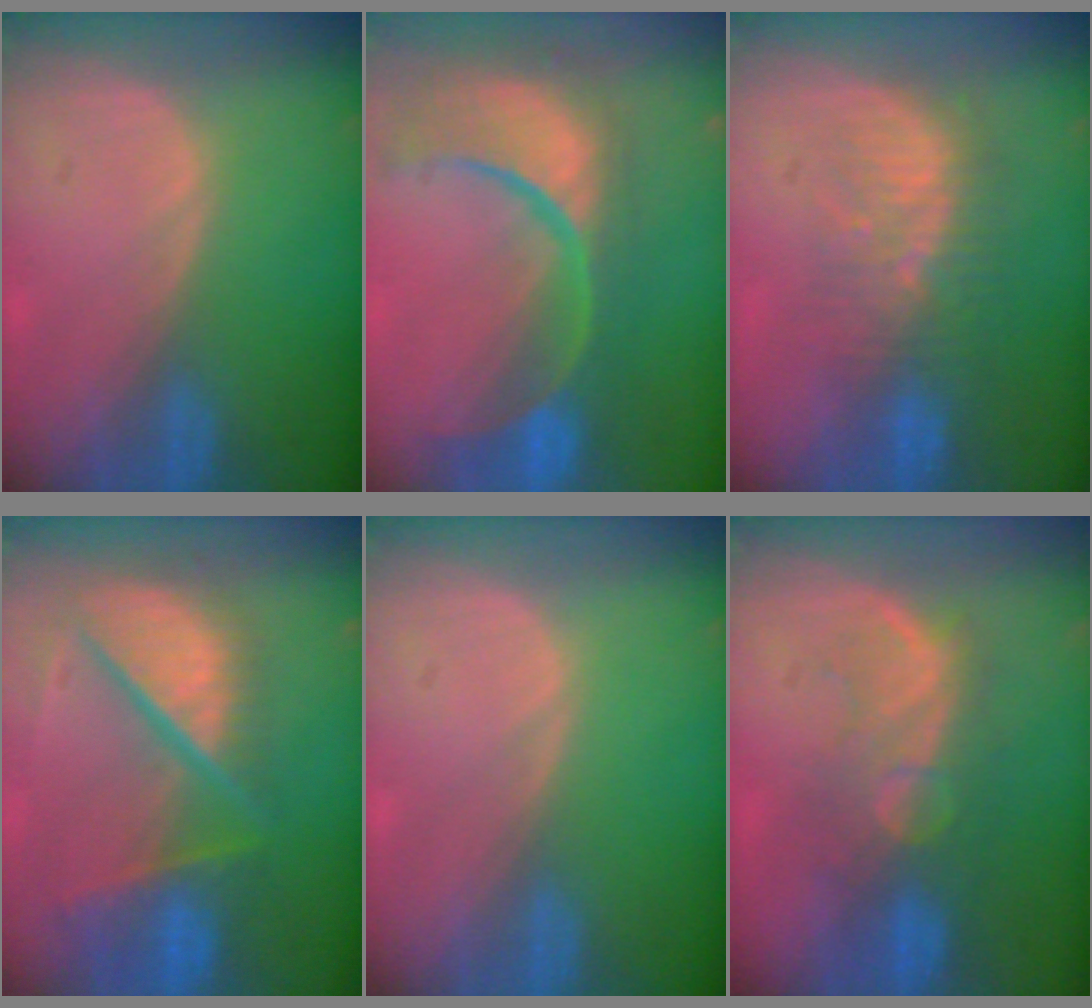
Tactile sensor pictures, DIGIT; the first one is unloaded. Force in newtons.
{"total": 14.0, "press": 11.1, "slide": 8.4}
{"total": 8.3, "press": 7.7, "slide": 3.1}
{"total": 11.7, "press": 9.7, "slide": 6.4}
{"total": 0.0}
{"total": 9.2, "press": 8.3, "slide": 4.0}